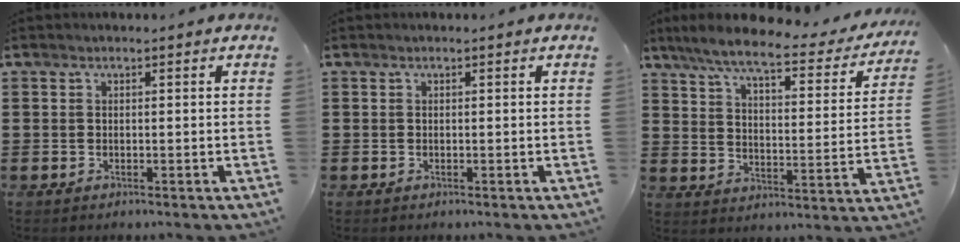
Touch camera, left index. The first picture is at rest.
{"total": 0.0}
{"total": 7.7, "force": [6.2, 0.6, 4.5], "torque": [-0.113, -0.037, 0.104]}